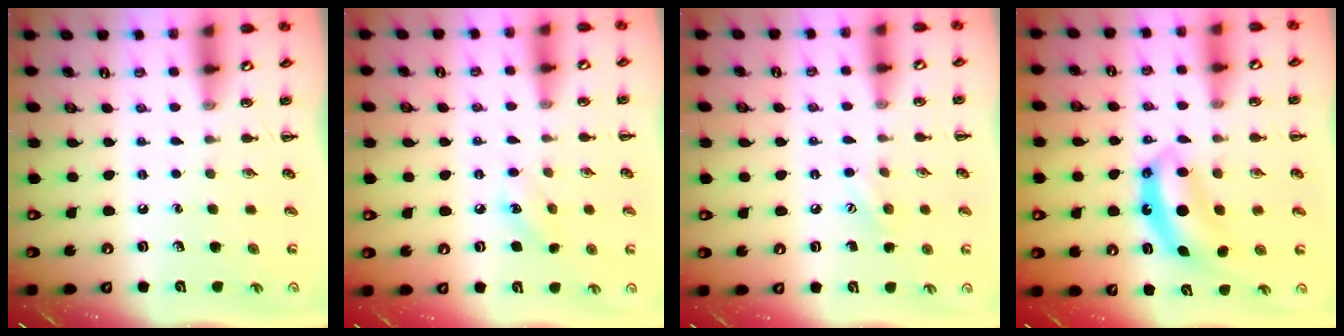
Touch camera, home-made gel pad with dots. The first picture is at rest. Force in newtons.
{"total": 7.5, "press": 7.3, "slide": 1.9}
{"total": 6.6, "press": 6.5, "slide": 1.4}
{"total": 7.2, "press": 7.2, "slide": 0.7}